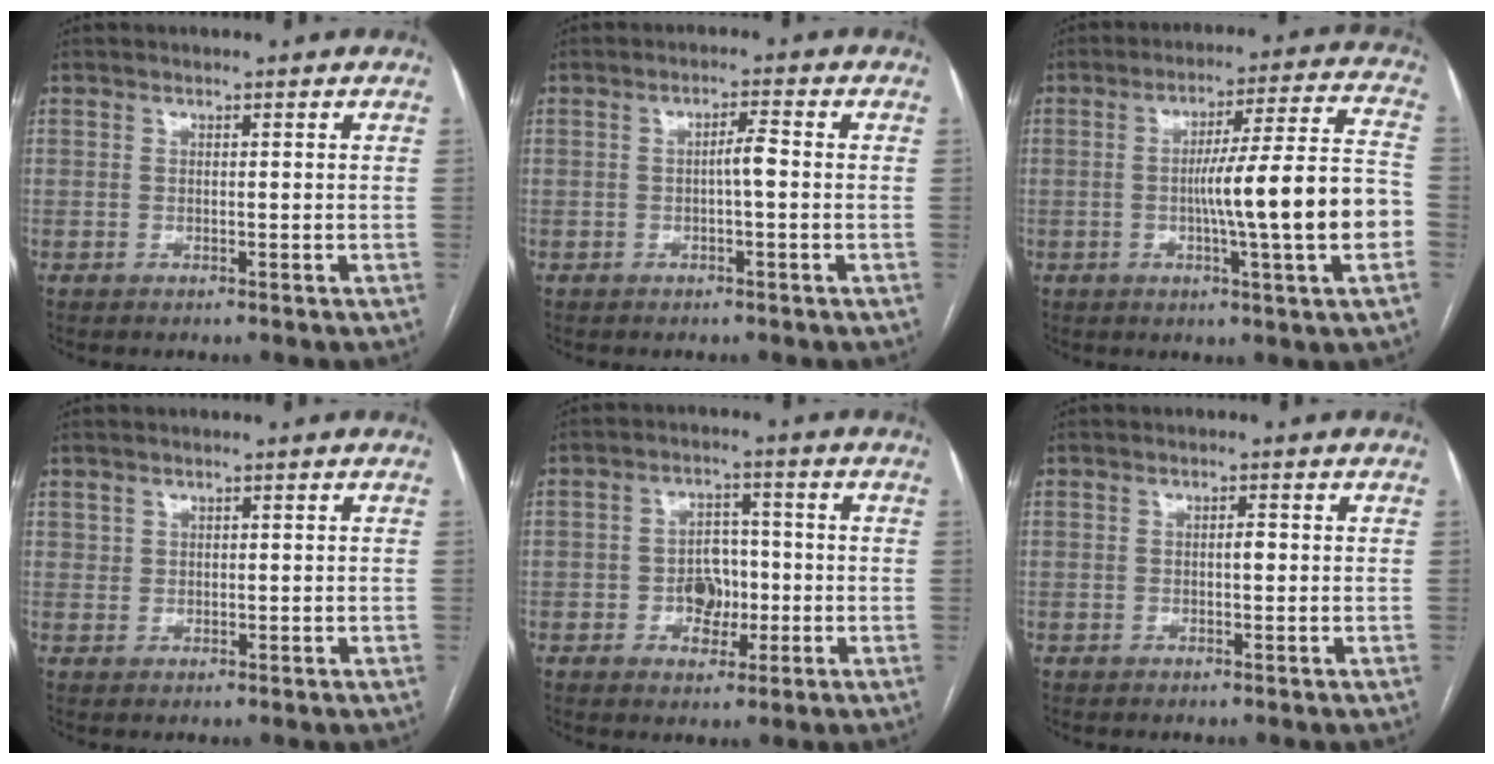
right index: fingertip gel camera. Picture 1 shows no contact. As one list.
[{"total": 2.6, "force": [-0.3, 0.2, 2.5], "torque": [-0.042, 0.004, -0.006]}, {"total": 15.7, "force": [-2.9, -0.5, 15.4], "torque": [-0.233, 0.011, -0.048]}, {"total": 1.1, "force": [0.6, 0.8, 0.3], "torque": [0.001, 0.003, 0.013]}, {"total": 5.6, "force": [-1.2, 4.1, 3.6], "torque": [-0.056, 0.014, -0.017]}, {"total": 1.1, "force": [0.0, 0.4, 1.1], "torque": [-0.016, 0.002, -0.001]}]